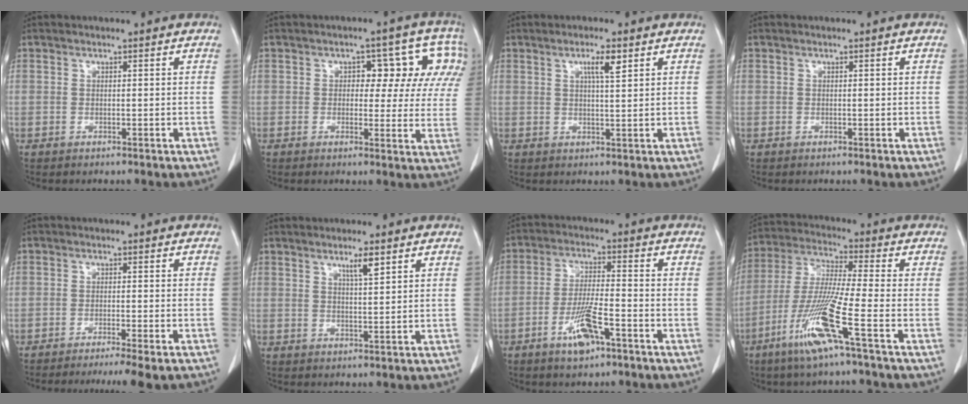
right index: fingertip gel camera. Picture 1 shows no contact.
{"total": 9.8, "force": [2.9, 5.3, 7.7], "torque": [-0.069, 0.033, 0.030]}
{"total": 3.4, "force": [1.7, 0.2, 3.0], "torque": [-0.051, -0.001, 0.028]}
{"total": 0.0}
{"total": 10.4, "force": [-8.9, -0.2, 5.3], "torque": [-0.052, -0.024, -0.118]}
{"total": 2.8, "force": [1.7, 0.1, 2.2], "torque": [-0.042, -0.003, 0.031]}
{"total": 7.7, "force": [-4.1, 1.6, 6.3], "torque": [-0.125, -0.005, -0.073]}
{"total": 12.5, "force": [-6.1, -1.1, 10.9], "torque": [-0.226, -0.024, -0.124]}